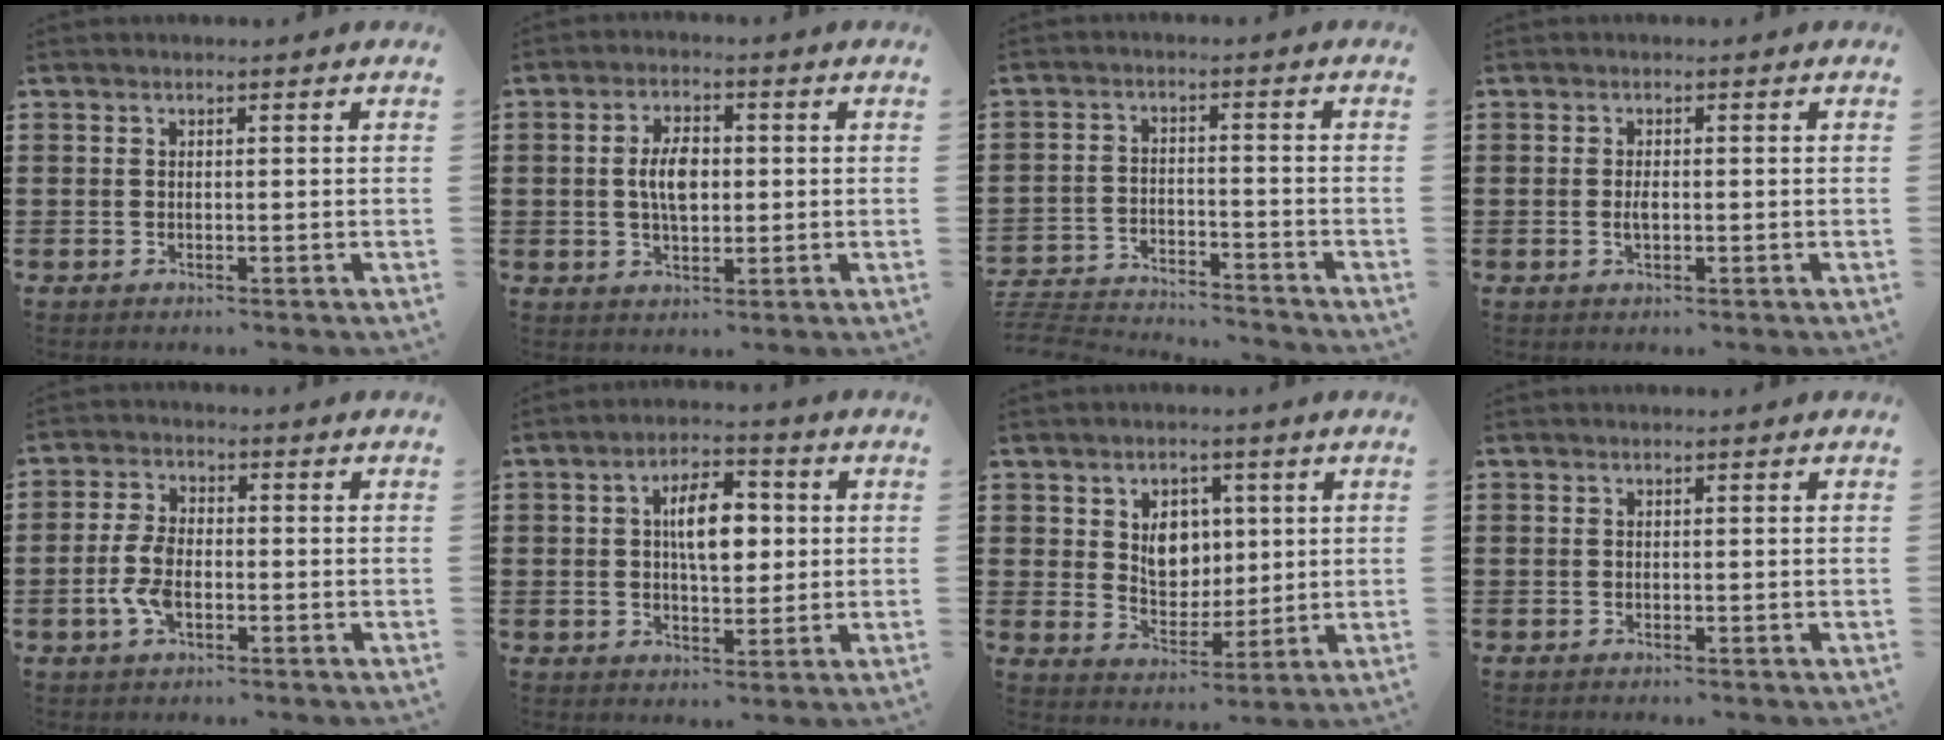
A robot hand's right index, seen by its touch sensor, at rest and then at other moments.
{"total": 5.5, "force": [0.2, 2.8, 4.7], "torque": [-0.093, 0.005, -0.003]}
{"total": 4.1, "force": [-4.1, 0.3, 0.4], "torque": [-0.027, -0.005, -0.091]}
{"total": 1.8, "force": [-0.2, 0.8, 1.6], "torque": [-0.030, 0.002, -0.004]}
{"total": 5.3, "force": [-1.5, 2.9, 4.2], "torque": [-0.109, -0.003, -0.036]}
{"total": 7.6, "force": [1.1, 3.9, 6.4], "torque": [-0.108, 0.007, 0.009]}
{"total": 6.2, "force": [1.8, 4.8, 3.4], "torque": [-0.061, 0.006, 0.027]}
{"total": 0.0}